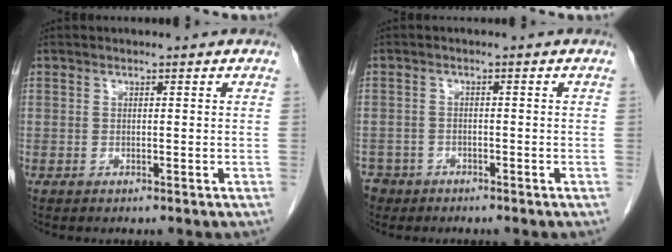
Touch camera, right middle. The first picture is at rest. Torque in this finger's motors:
{"motor_torque": [0.14, -0.74, 0.22, 0.02]}